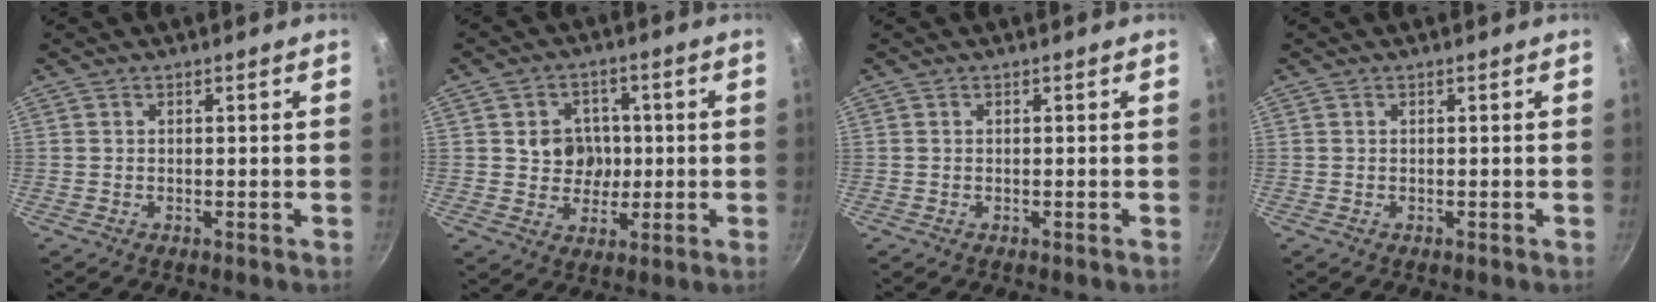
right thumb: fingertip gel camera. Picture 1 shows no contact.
{"total": 7.6, "force": [0.3, 6.8, 3.2], "torque": [-0.015, 0.003, 0.005]}
{"total": 0.0}
{"total": 0.0}